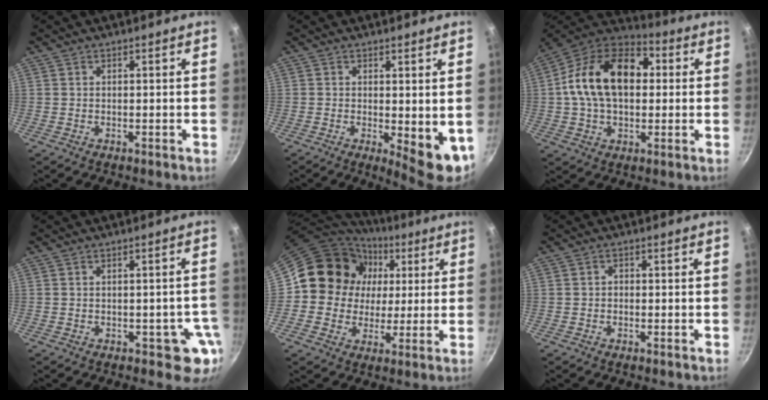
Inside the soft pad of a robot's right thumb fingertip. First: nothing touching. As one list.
[{"total": 7.4, "force": [-0.3, 2.8, 6.9], "torque": [-0.079, -0.012, 0.003]}, {"total": 20.0, "force": [2.2, 13.0, 15.0], "torque": [-0.228, 0.035, 0.017]}, {"total": 5.0, "force": [-1.7, 3.1, 3.6], "torque": [-0.009, 0.015, -0.017]}, {"total": 15.4, "force": [3.3, 14.1, 5.4], "torque": [-0.070, 0.009, 0.045]}, {"total": 1.2, "force": [-0.3, 1.0, 0.6], "torque": [-0.009, 0.006, -0.006]}]